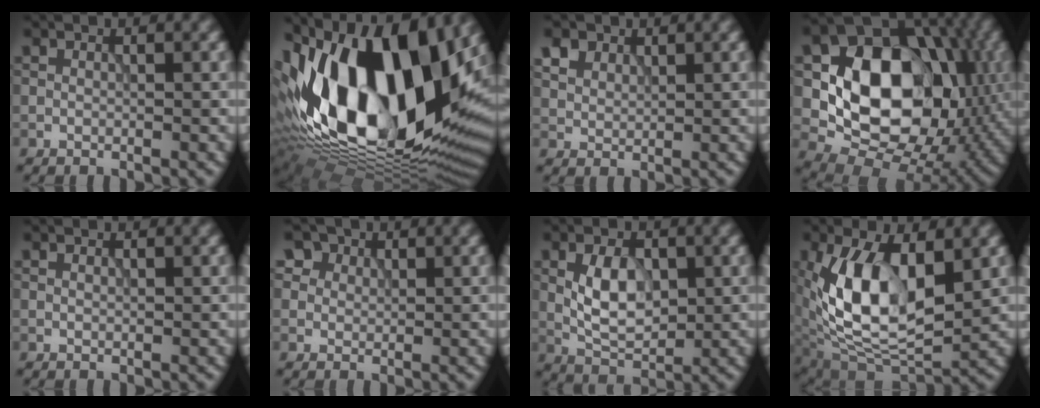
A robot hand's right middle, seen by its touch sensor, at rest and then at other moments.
{"total": 19.4, "force": [2.6, 10.8, 15.9], "torque": [-0.285, 0.009, 0.025]}
{"total": 2.7, "force": [1.6, 1.8, 1.1], "torque": [-0.035, -0.005, 0.041]}
{"total": 13.9, "force": [0.9, 10.5, 9.1], "torque": [-0.130, -0.005, 0.005]}
{"total": 0.0}
{"total": 5.0, "force": [3.1, 3.5, 1.8], "torque": [-0.057, 0.002, 0.053]}
{"total": 4.5, "force": [0.1, 2.7, 3.6], "torque": [-0.074, 0.000, 0.002]}
{"total": 10.6, "force": [1.4, 5.7, 8.8], "torque": [-0.173, -0.007, 0.020]}